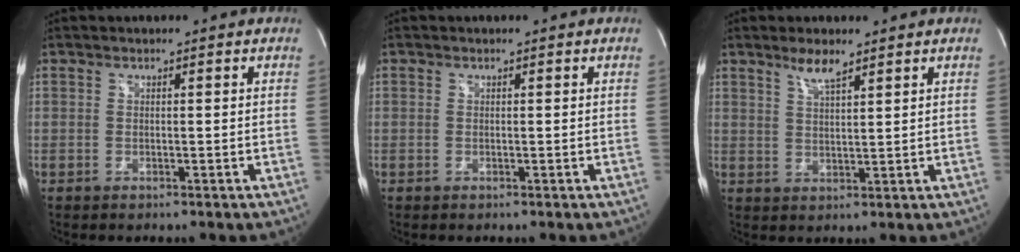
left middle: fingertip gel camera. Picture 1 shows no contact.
{"total": 0.0}
{"total": 3.6, "force": [2.7, 0.4, 2.3], "torque": [-0.049, -0.002, 0.054]}